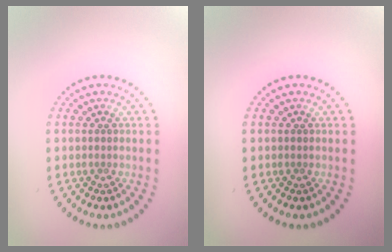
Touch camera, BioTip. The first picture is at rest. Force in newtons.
{"total": 0.0}